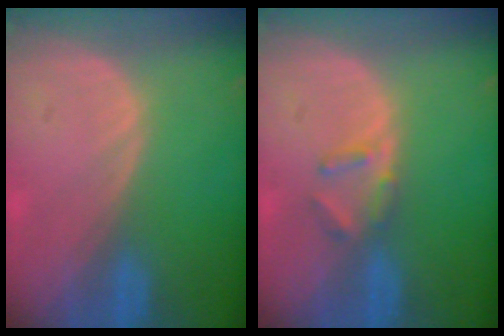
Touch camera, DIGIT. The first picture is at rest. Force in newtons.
{"total": 2.8, "press": 2.7, "slide": 0.4}